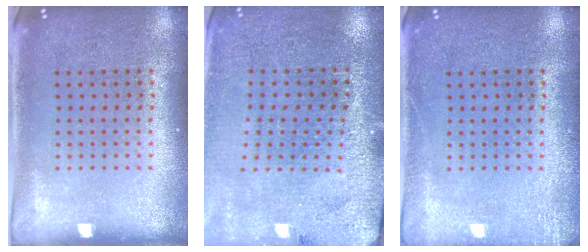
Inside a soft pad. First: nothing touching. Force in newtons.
{"total": 2.8, "press": 2.8, "slide": 0.1}
{"total": 1.9, "press": 1.9, "slide": 0.3}